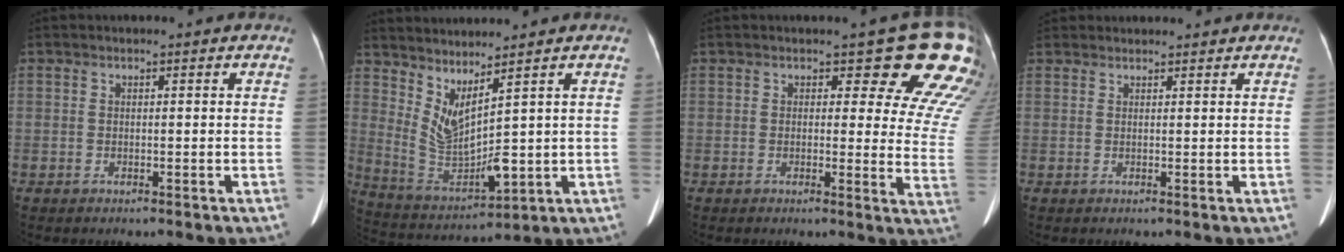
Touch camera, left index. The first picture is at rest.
{"total": 7.0, "force": [3.5, 1.1, 6.0], "torque": [-0.130, -0.020, 0.093]}
{"total": 12.8, "force": [10.3, 4.3, 6.1], "torque": [-0.030, -0.060, 0.077]}
{"total": 3.5, "force": [3.4, 0.9, 0.2], "torque": [-0.005, 0.025, 0.052]}